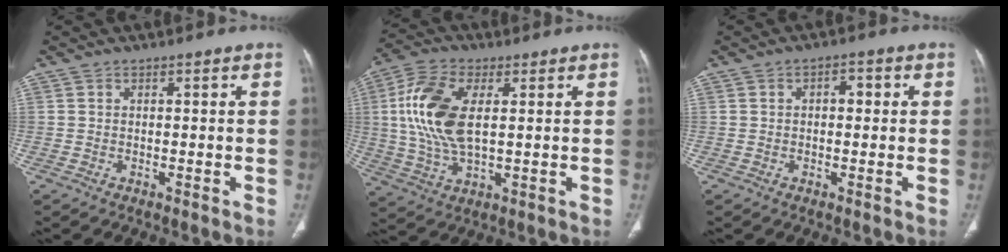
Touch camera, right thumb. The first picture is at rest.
{"total": 14.3, "force": [2.5, 7.2, 12.1], "torque": [-0.263, 0.001, 0.049]}
{"total": 2.6, "force": [0.4, 1.5, 2.1], "torque": [-0.022, 0.009, 0.002]}